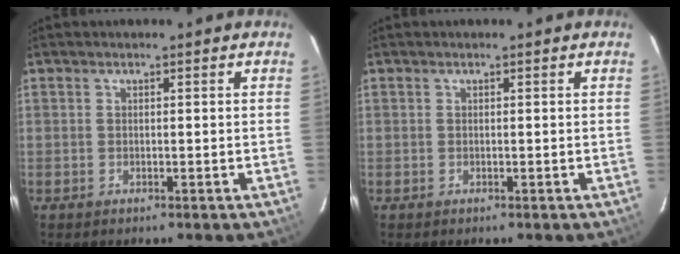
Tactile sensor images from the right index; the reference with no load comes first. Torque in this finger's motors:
{"motor_torque": [0.00, 0.00, 0.00, 0.00]}